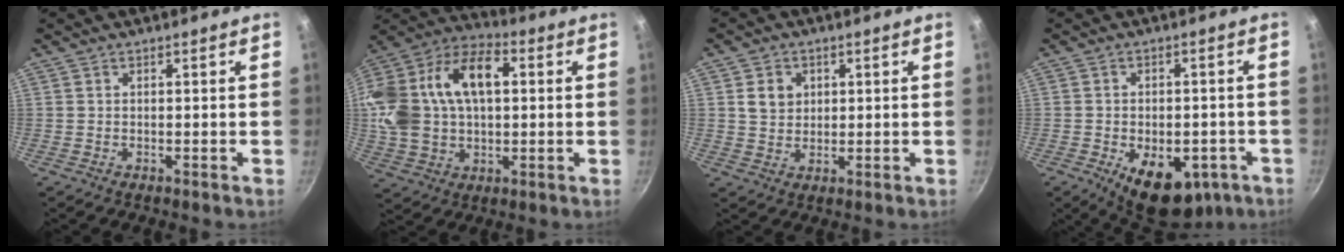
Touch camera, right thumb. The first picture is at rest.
{"total": 25.8, "force": [3.9, 16.0, 19.9], "torque": [-0.415, 0.036, 0.069]}
{"total": 4.9, "force": [1.5, 4.1, 2.2], "torque": [-0.016, -0.007, 0.028]}
{"total": 14.4, "force": [-6.5, 8.2, 9.9], "torque": [-0.131, 0.010, -0.078]}